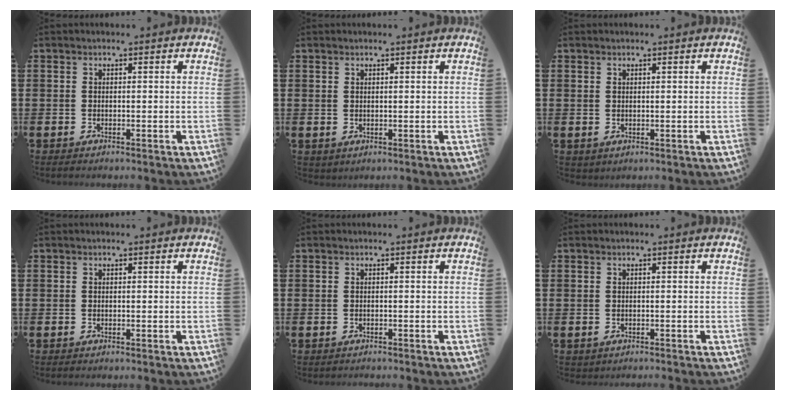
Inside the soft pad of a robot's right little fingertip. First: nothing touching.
{"total": 0.6, "force": [0.6, 0.0, 0.1], "torque": [0.006, -0.003, 0.010]}
{"total": 0.0}
{"total": 0.8, "force": [-0.6, 0.0, 0.5], "torque": [-0.008, -0.002, -0.011]}
{"total": 0.9, "force": [-0.8, 0.0, 0.3], "torque": [-0.007, -0.001, -0.017]}
{"total": 0.6, "force": [-0.6, -0.2, 0.0], "torque": [0.001, -0.001, -0.012]}